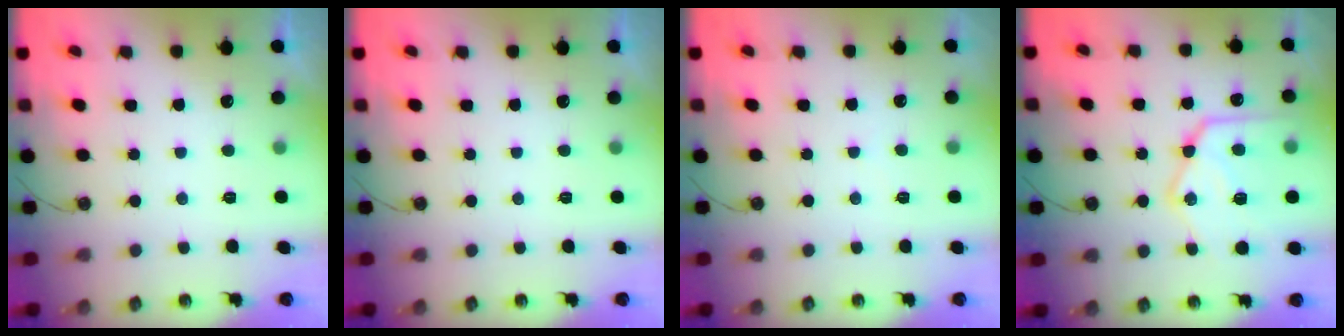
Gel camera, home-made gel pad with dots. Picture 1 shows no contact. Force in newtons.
{"total": 0.0}
{"total": 2.3, "press": 2.2, "slide": 0.4}
{"total": 20.2, "press": 20.1, "slide": 1.9}